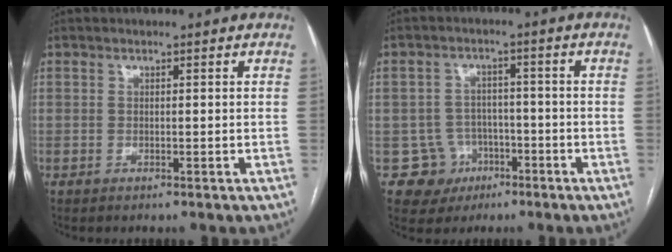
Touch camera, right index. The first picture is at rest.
{"total": 6.2, "force": [-2.4, 5.7, 0.0], "torque": [0.010, 0.014, -0.032]}